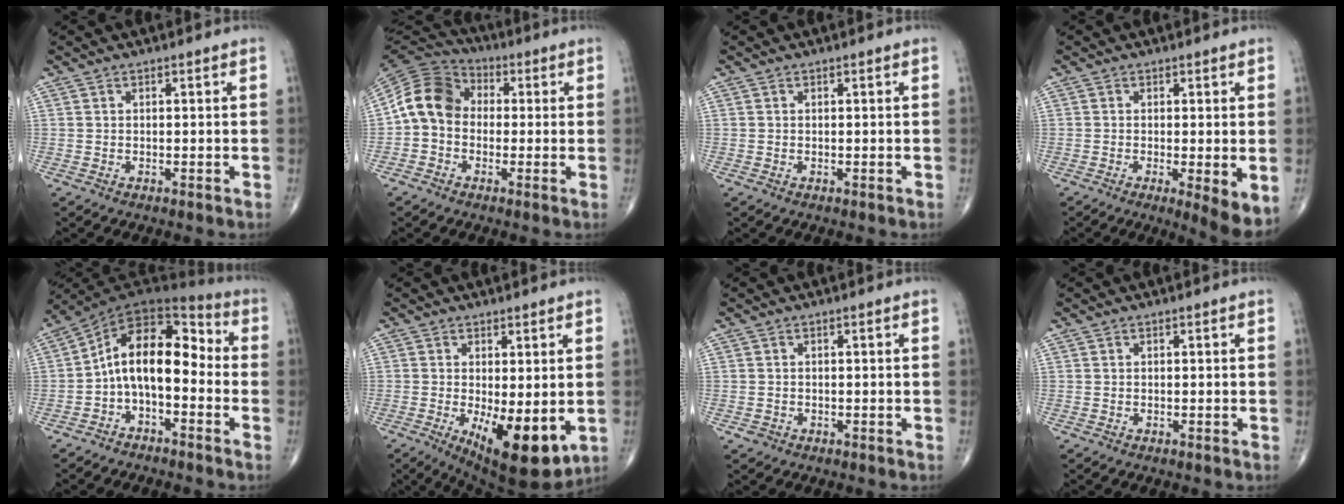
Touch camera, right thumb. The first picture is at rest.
{"total": 10.7, "force": [-0.3, 8.6, 6.3], "torque": [-0.108, 0.033, -0.023]}
{"total": 0.0}
{"total": 5.8, "force": [-1.1, 1.3, 5.6], "torque": [-0.086, -0.019, -0.019]}
{"total": 12.8, "force": [-2.1, 7.3, 10.3], "torque": [-0.143, 0.071, -0.050]}
{"total": 12.3, "force": [-2.6, 4.7, 11.0], "torque": [-0.155, -0.028, -0.022]}
{"total": 0.9, "force": [-0.4, 0.8, 0.1], "torque": [0.000, 0.004, -0.006]}
{"total": 0.0}